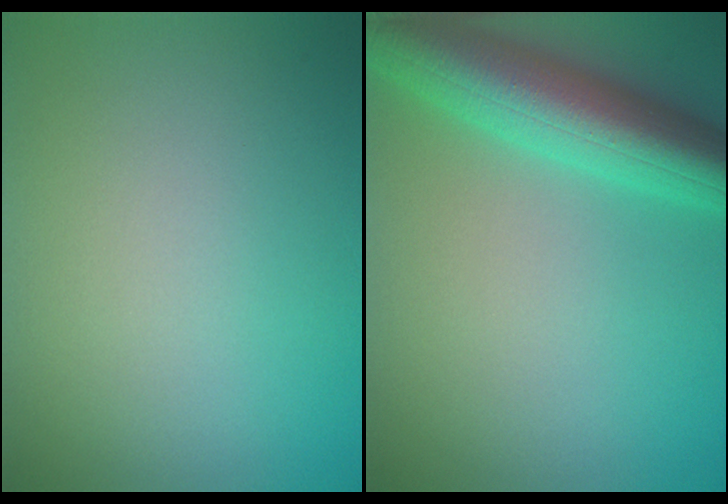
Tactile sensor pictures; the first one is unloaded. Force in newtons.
{"total": 8.6, "press": 8.6, "slide": 0.4}